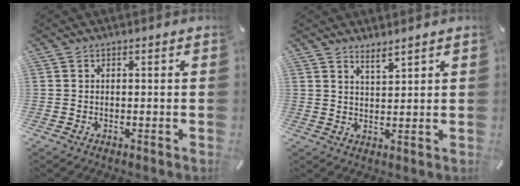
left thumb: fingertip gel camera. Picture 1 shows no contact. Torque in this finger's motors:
{"motor_torque": [0.37, -0.21, -0.06, -0.02, -0.02]}